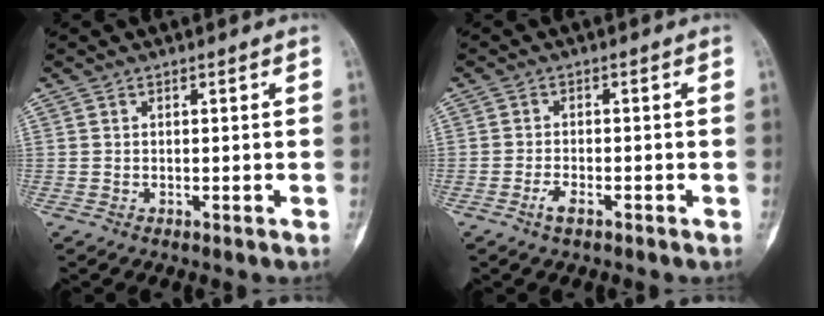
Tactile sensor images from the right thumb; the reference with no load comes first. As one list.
[{"total": 2.5, "force": [-1.5, 1.0, 1.7], "torque": [-0.038, 0.006, -0.031]}]